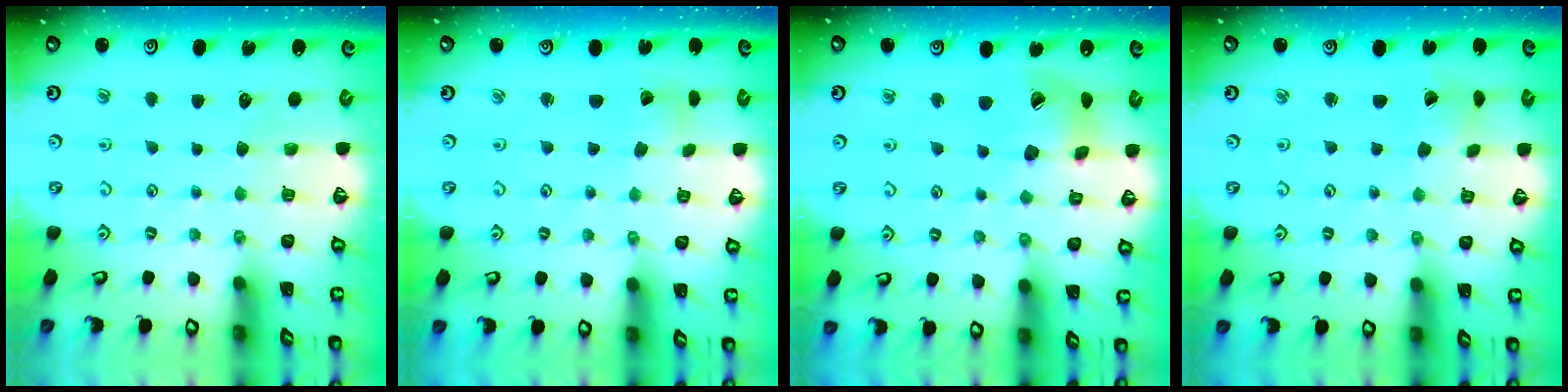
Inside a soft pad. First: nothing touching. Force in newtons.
{"total": 2.0, "press": 2.0, "slide": 0.1}
{"total": 14.7, "press": 14.5, "slide": 2.1}
{"total": 1.0, "press": 1.0, "slide": 0.1}